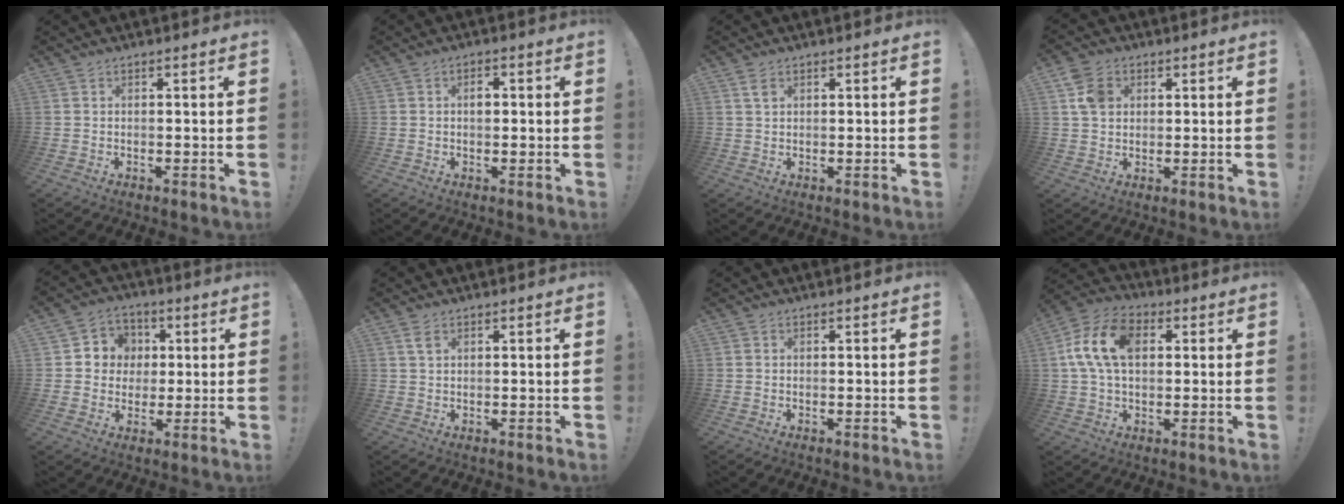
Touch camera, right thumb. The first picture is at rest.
{"total": 2.3, "force": [0.3, 1.6, 1.7], "torque": [-0.020, 0.001, 0.000]}
{"total": 2.2, "force": [1.2, 1.2, 1.4], "torque": [-0.014, -0.006, 0.020]}
{"total": 7.2, "force": [2.1, 5.7, 3.9], "torque": [-0.072, 0.005, 0.043]}
{"total": 8.2, "force": [0.2, 8.0, 1.7], "torque": [-0.023, 0.005, 0.011]}
{"total": 2.5, "force": [1.3, 1.3, 1.7], "torque": [-0.028, -0.001, 0.022]}
{"total": 0.0}
{"total": 15.0, "force": [3.1, 9.9, 10.9], "torque": [-0.212, 0.011, 0.057]}